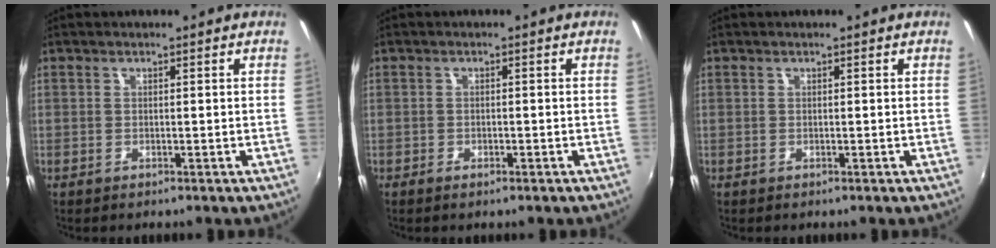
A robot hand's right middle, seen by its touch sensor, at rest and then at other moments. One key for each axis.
{"total": 1.6, "fx": -1.1, "fy": 0.7, "fz": 0.8, "tx": -0.016, "ty": -0.006, "tz": -0.021}
{"total": 0.0}